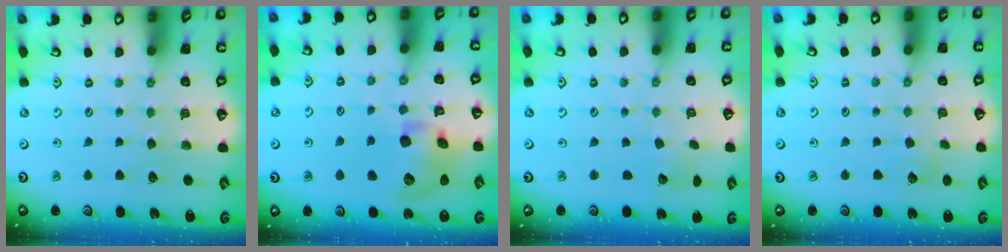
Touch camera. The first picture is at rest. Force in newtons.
{"total": 13.1, "press": 13.0, "slide": 2.0}
{"total": 3.4, "press": 3.4, "slide": 0.5}
{"total": 3.2, "press": 3.2, "slide": 0.4}